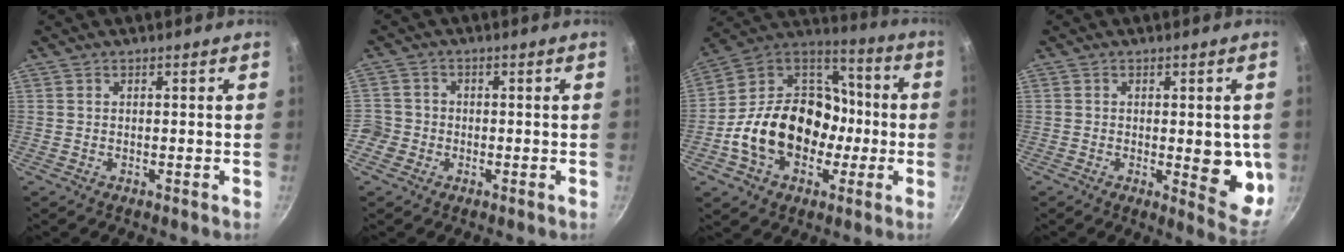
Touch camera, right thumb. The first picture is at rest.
{"total": 4.3, "force": [-1.6, 3.9, 0.9], "torque": [0.000, 0.020, -0.033]}
{"total": 23.5, "force": [-4.7, 17.5, 15.0], "torque": [-0.229, 0.065, -0.080]}
{"total": 10.4, "force": [-0.7, 3.9, 9.6], "torque": [-0.091, -0.022, -0.006]}